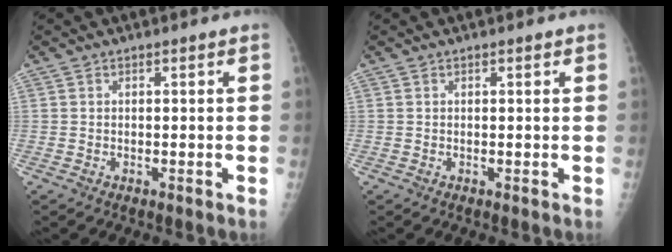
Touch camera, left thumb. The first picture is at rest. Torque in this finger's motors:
{"motor_torque": [0.00, 0.17, -0.29, 0.03, 0.00]}